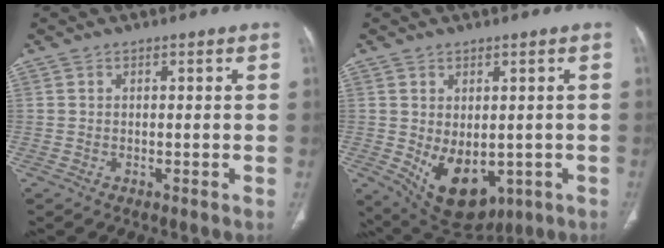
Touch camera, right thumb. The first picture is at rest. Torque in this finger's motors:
{"motor_torque": [-0.38, 0.72, 0.30, 0.25, 0.25]}